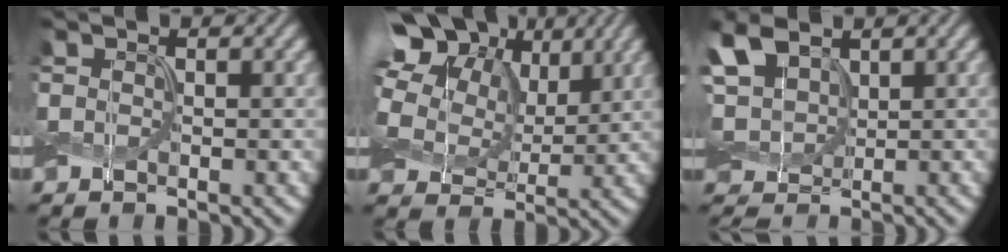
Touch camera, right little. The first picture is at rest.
{"total": 14.9, "force": [5.0, 11.0, 8.8], "torque": [-0.227, 0.048, 0.086]}
{"total": 4.9, "force": [1.9, 3.3, 3.2], "torque": [-0.086, 0.013, 0.028]}